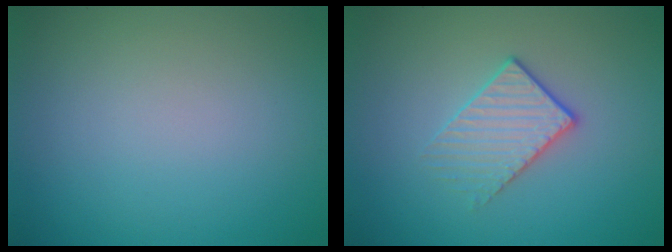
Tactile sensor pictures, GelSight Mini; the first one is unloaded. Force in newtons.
{"total": 2.2, "press": 1.9, "slide": 1.2}